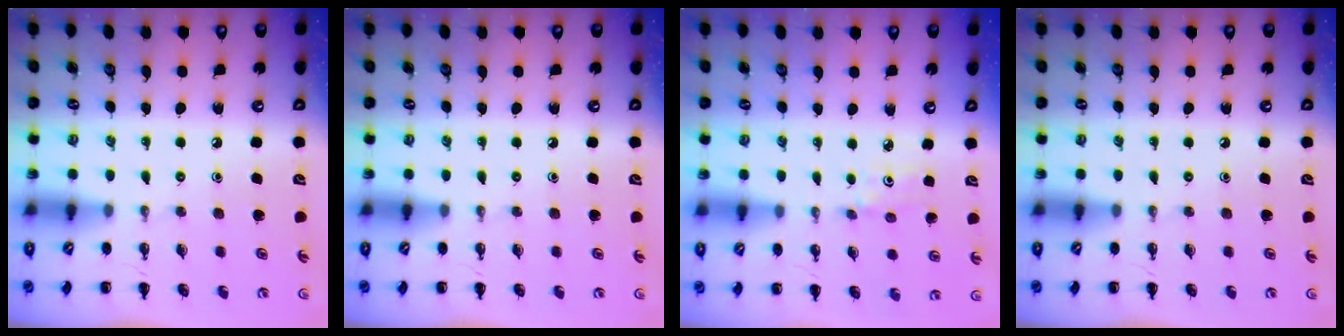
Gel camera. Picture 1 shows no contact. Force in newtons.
{"total": 0.0}
{"total": 2.8, "press": 2.6, "slide": 0.9}
{"total": 0.0}